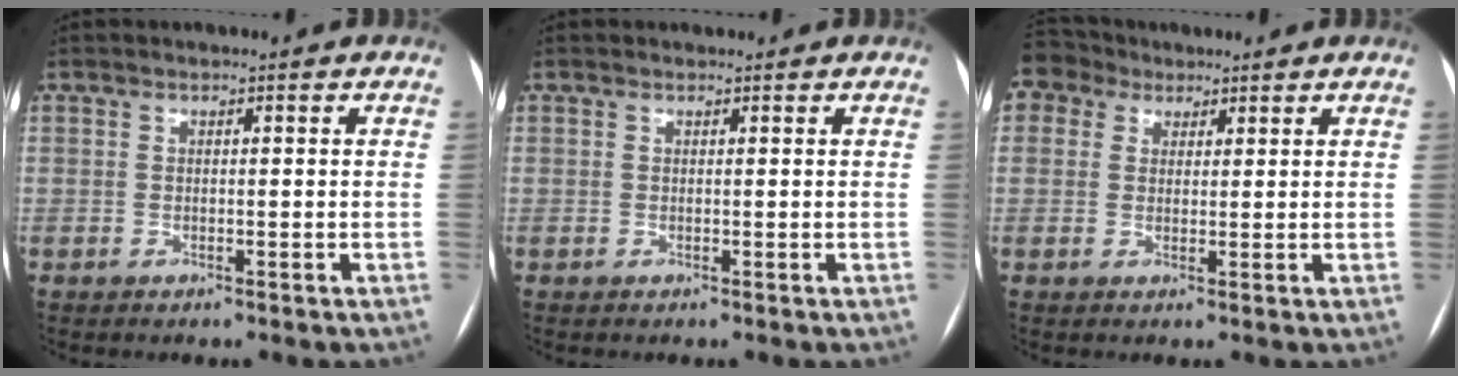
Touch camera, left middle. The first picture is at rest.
{"total": 0.6, "force": [0.5, 0.2, 0.0], "torque": [-0.005, 0.007, 0.009]}
{"total": 4.9, "force": [3.3, 3.5, 0.6], "torque": [-0.021, 0.030, 0.063]}